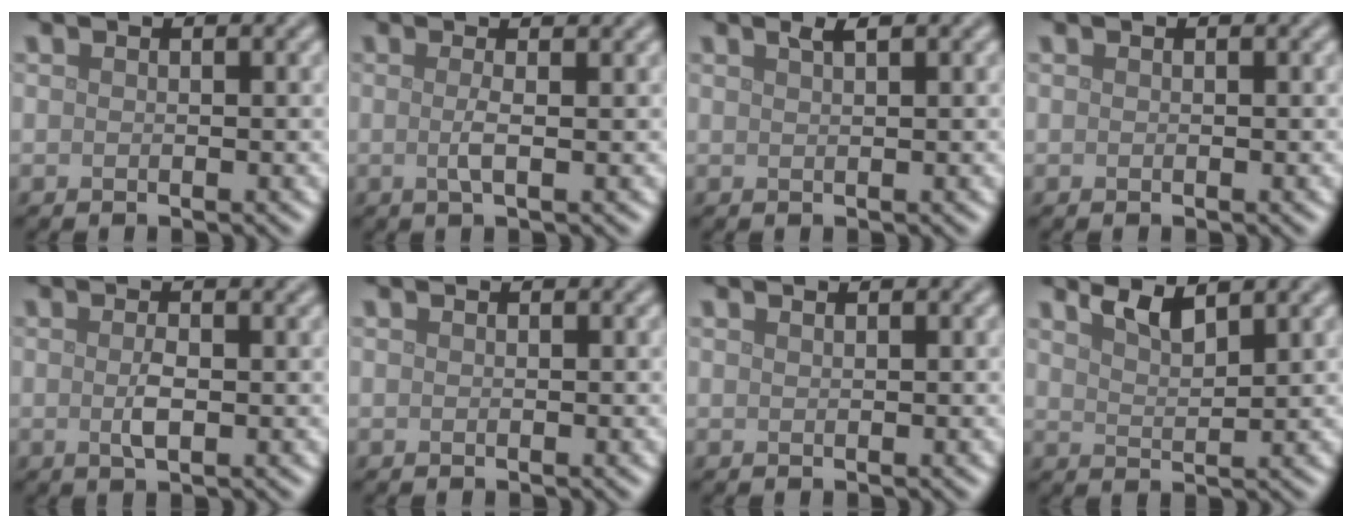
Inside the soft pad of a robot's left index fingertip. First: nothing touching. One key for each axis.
{"total": 2.1, "fx": 0.2, "fy": 0.5, "fz": 2.1, "tx": -0.036, "ty": 0.004, "tz": -0.001}
{"total": 1.1, "fx": 0.7, "fy": 0.3, "fz": 0.8, "tx": -0.010, "ty": 0.001, "tz": 0.010}
{"total": 0.0}
{"total": 2.1, "fx": 0.1, "fy": 0.5, "fz": 2.1, "tx": -0.041, "ty": 0.001, "tz": 0.001}
{"total": 0.0}
{"total": 0.0}
{"total": 2.5, "fx": 2.0, "fy": 0.5, "fz": 1.4, "tx": -0.025, "ty": -0.002, "tz": 0.040}